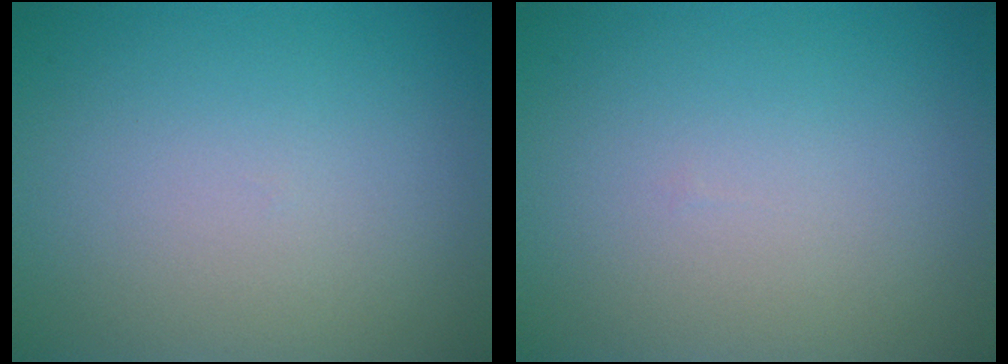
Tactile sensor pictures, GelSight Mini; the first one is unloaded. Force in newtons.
{"total": 0.0}